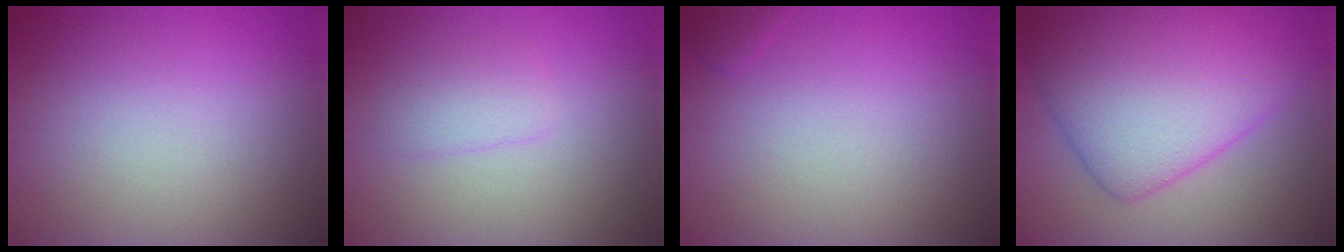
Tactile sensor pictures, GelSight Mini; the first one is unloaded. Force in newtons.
{"total": 1.6, "press": 1.6, "slide": 0.1}
{"total": 0.7, "press": 0.7, "slide": 0.1}
{"total": 9.7, "press": 9.7, "slide": 0.2}